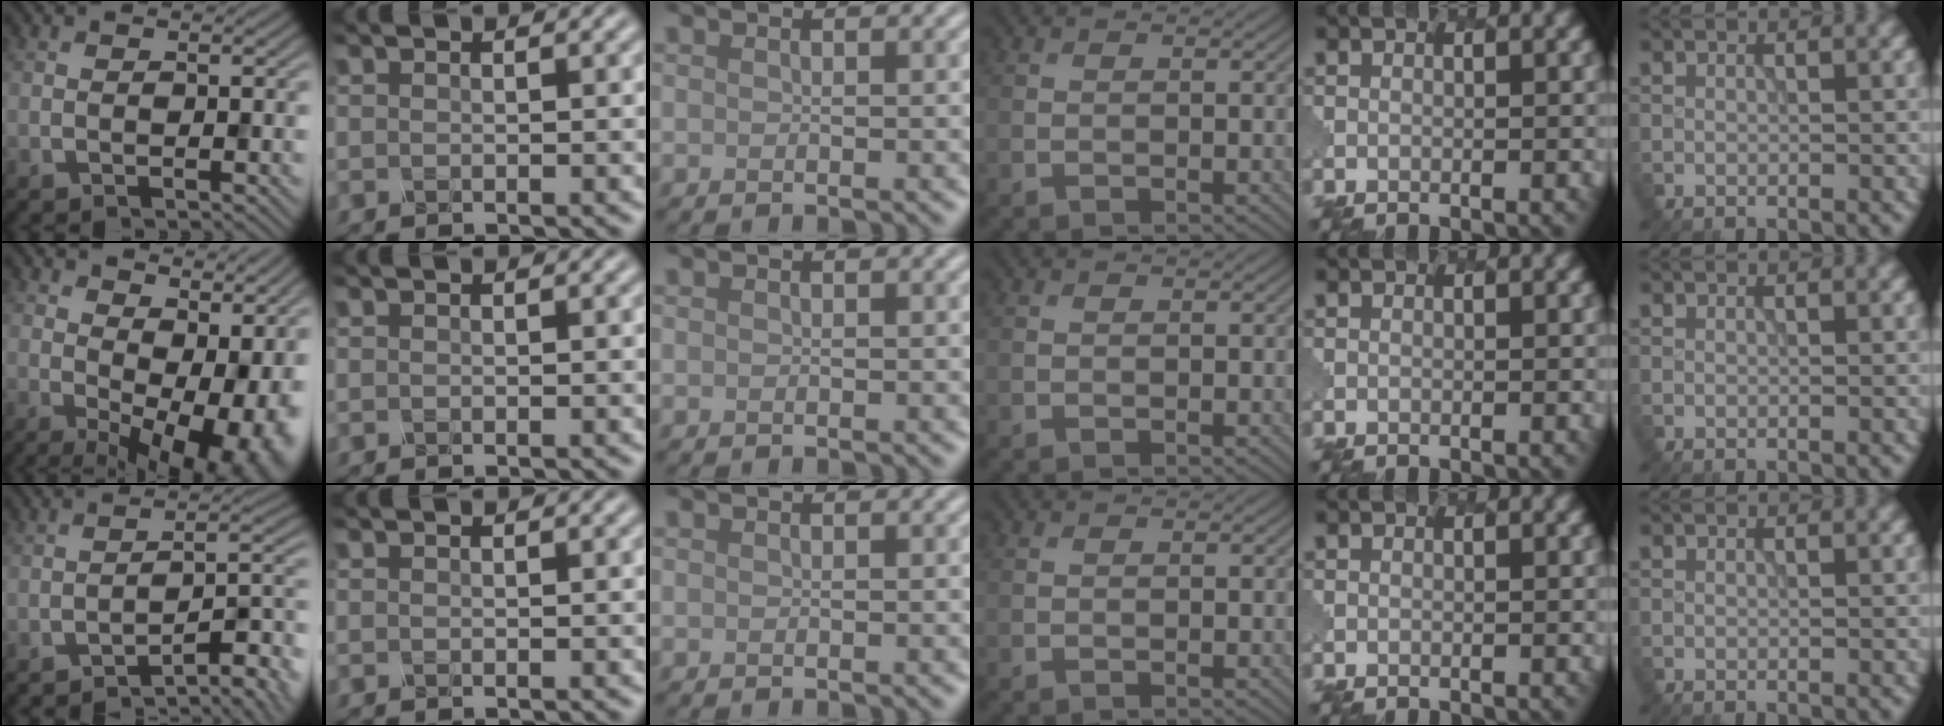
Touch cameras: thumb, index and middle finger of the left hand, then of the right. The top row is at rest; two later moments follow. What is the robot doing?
{"motion": "dispense", "object": "dispenser bottle"}